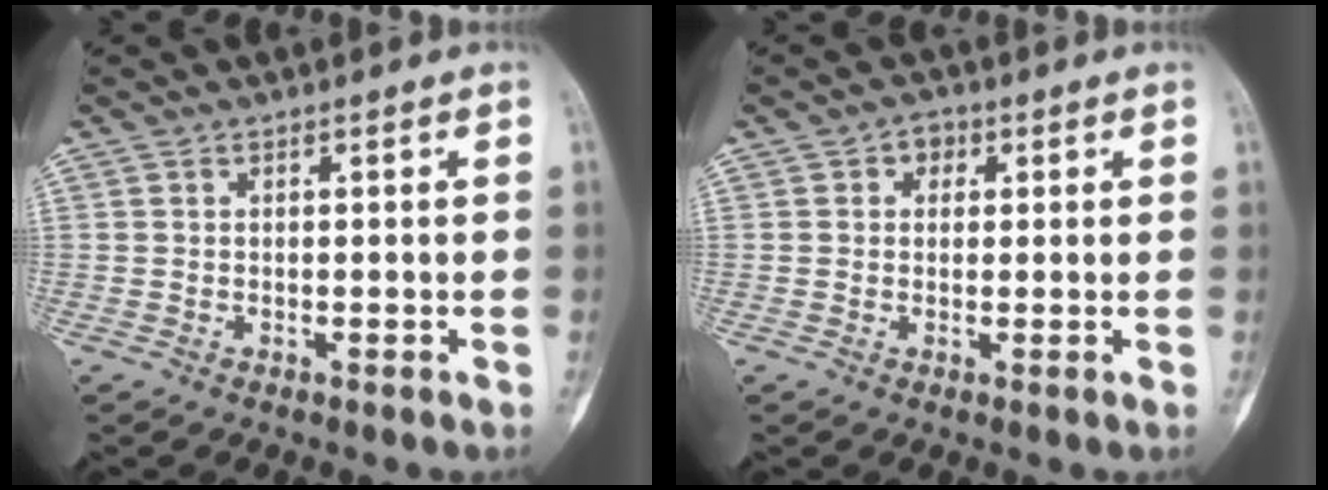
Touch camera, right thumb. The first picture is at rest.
{"total": 2.7, "force": [0.9, 2.2, 1.2], "torque": [0.001, 0.003, 0.006]}